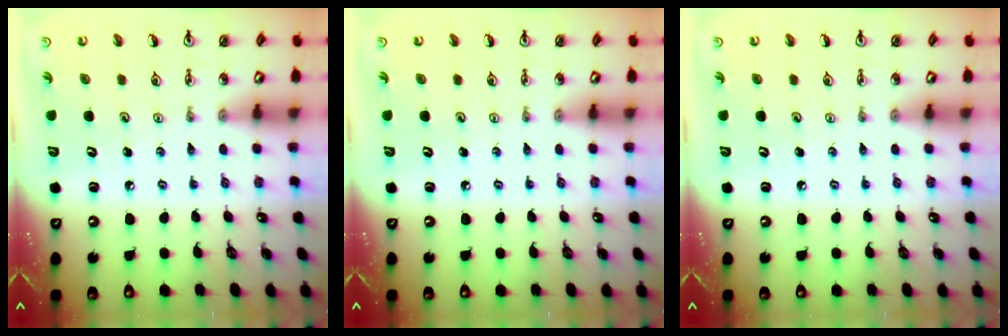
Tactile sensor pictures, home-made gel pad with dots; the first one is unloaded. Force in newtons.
{"total": 0.0}
{"total": 0.0}